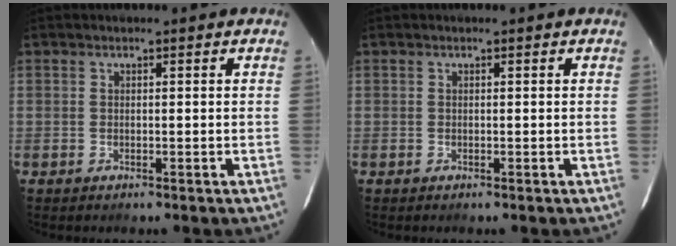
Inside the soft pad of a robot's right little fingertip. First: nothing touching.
{"total": 0.0}